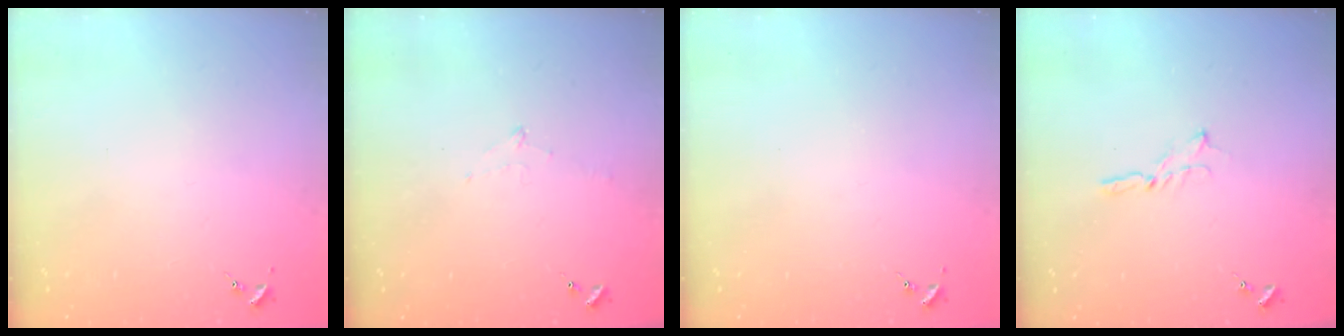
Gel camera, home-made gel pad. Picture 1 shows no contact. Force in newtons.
{"total": 6.7, "press": 6.7, "slide": 0.7}
{"total": 0.0}
{"total": 3.5, "press": 3.5, "slide": 0.1}